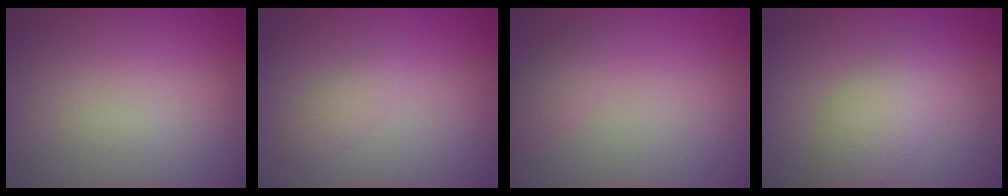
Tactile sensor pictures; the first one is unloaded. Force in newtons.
{"total": 1.4, "press": 1.4, "slide": 0.1}
{"total": 1.3, "press": 1.3, "slide": 0.1}
{"total": 4.4, "press": 4.3, "slide": 0.4}